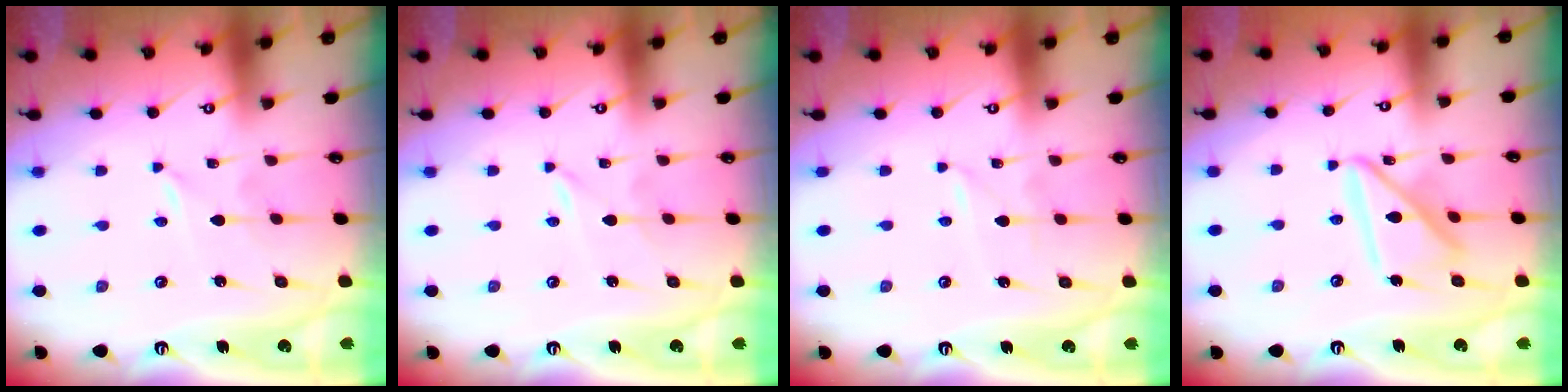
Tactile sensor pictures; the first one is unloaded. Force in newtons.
{"total": 0.0}
{"total": 0.6, "press": 0.6, "slide": 0.0}
{"total": 14.5, "press": 14.5, "slide": 1.3}